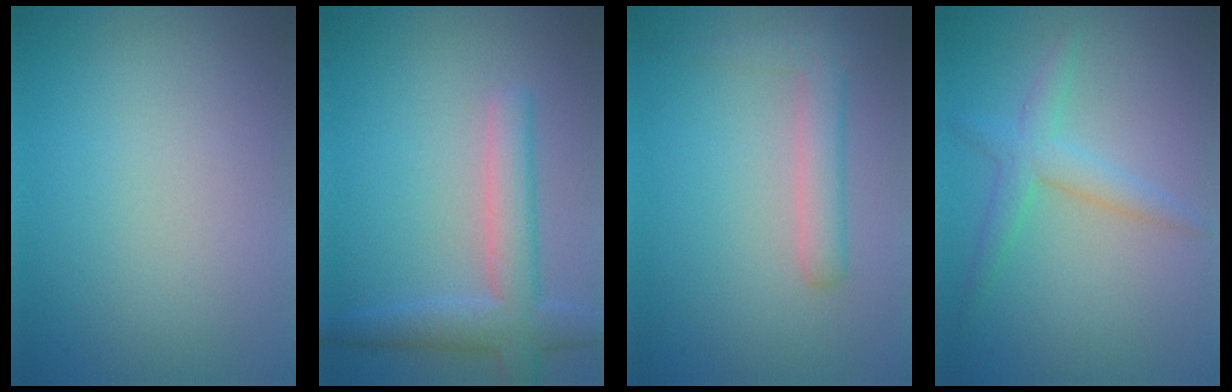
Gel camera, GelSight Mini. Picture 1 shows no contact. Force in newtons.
{"total": 4.5, "press": 4.5, "slide": 0.3}
{"total": 2.8, "press": 2.8, "slide": 0.2}
{"total": 2.6, "press": 2.6, "slide": 0.1}